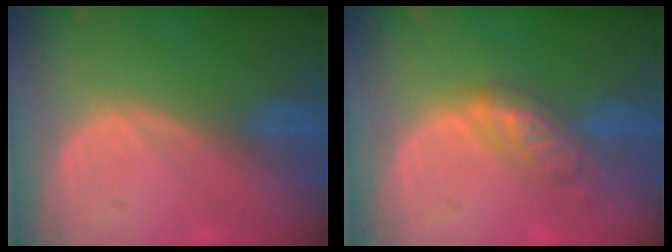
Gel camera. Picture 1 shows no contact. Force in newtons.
{"total": 5.8, "press": 5.0, "slide": 2.9}